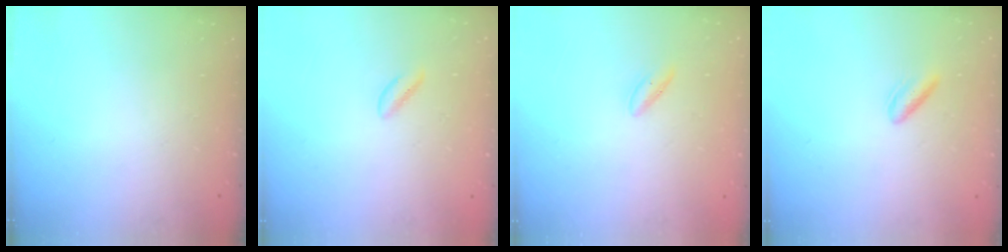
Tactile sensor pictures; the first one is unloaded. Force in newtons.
{"total": 1.1, "press": 1.0, "slide": 0.5}
{"total": 1.8, "press": 1.6, "slide": 0.9}
{"total": 2.6, "press": 2.2, "slide": 1.3}